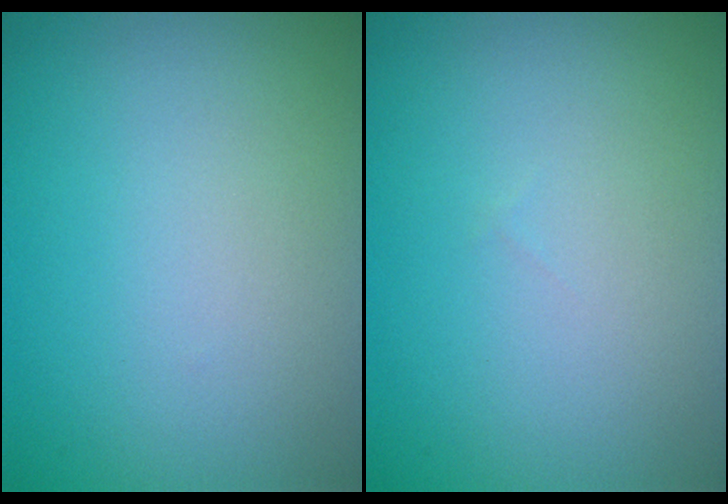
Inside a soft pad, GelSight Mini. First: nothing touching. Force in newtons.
{"total": 0.0}